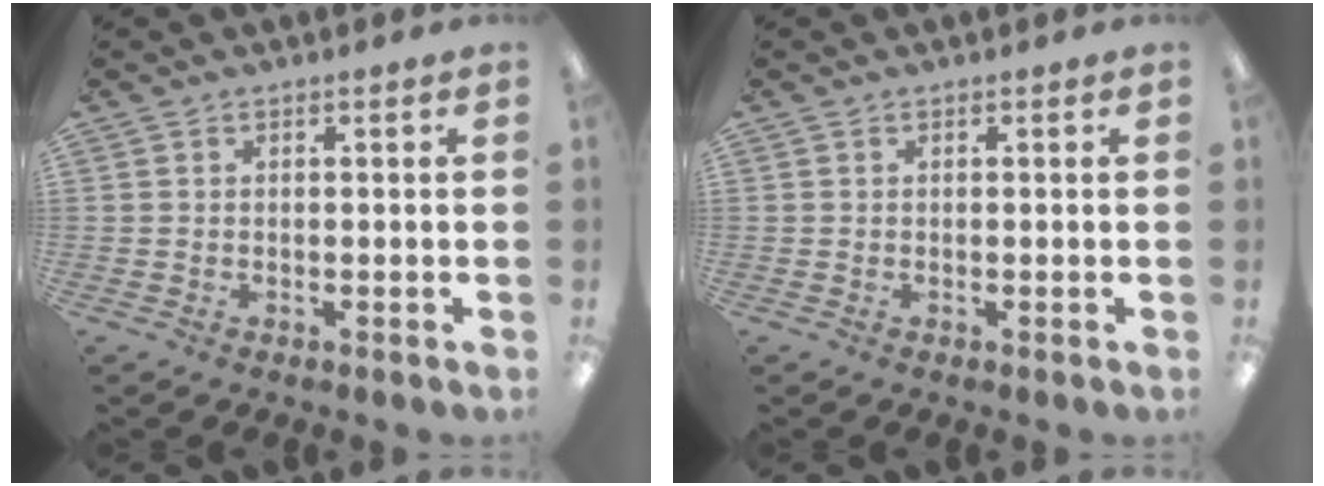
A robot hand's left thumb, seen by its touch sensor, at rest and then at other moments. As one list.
[{"total": 0.0}]